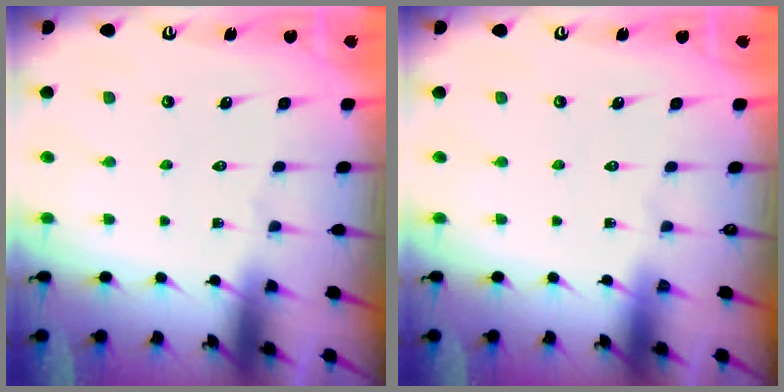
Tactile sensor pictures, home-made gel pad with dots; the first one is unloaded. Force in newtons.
{"total": 0.0}